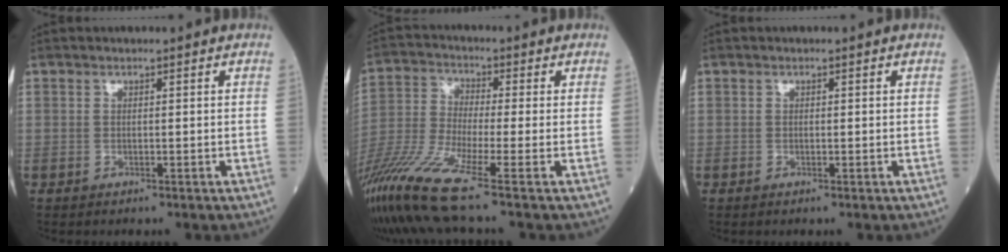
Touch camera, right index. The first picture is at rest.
{"total": 13.2, "force": [-8.9, -1.3, 9.6], "torque": [-0.202, -0.038, -0.172]}
{"total": 0.0}